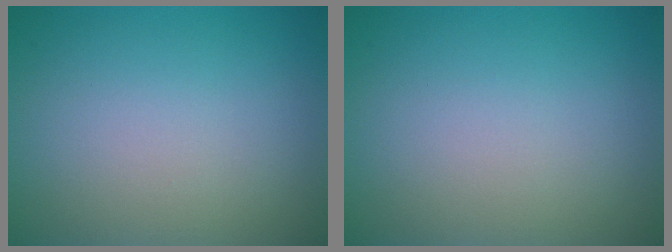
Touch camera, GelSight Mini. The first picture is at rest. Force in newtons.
{"total": 0.0}